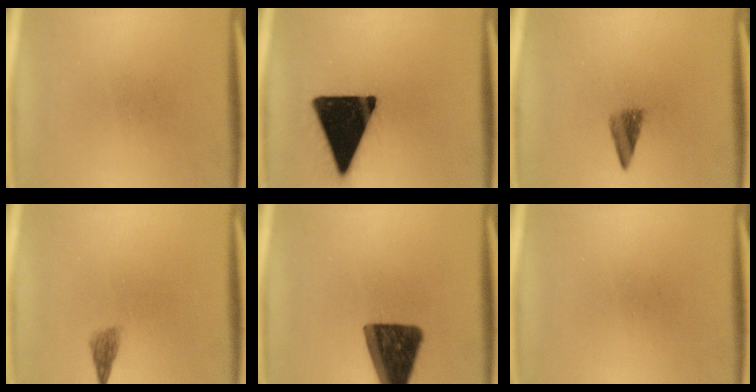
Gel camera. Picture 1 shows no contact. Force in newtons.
{"total": 19.8}
{"total": 2.9}
{"total": 1.8}
{"total": 14.1}
{"total": 0.0}